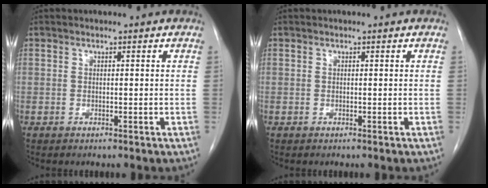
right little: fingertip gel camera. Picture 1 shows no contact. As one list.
[{"total": 0.0}]